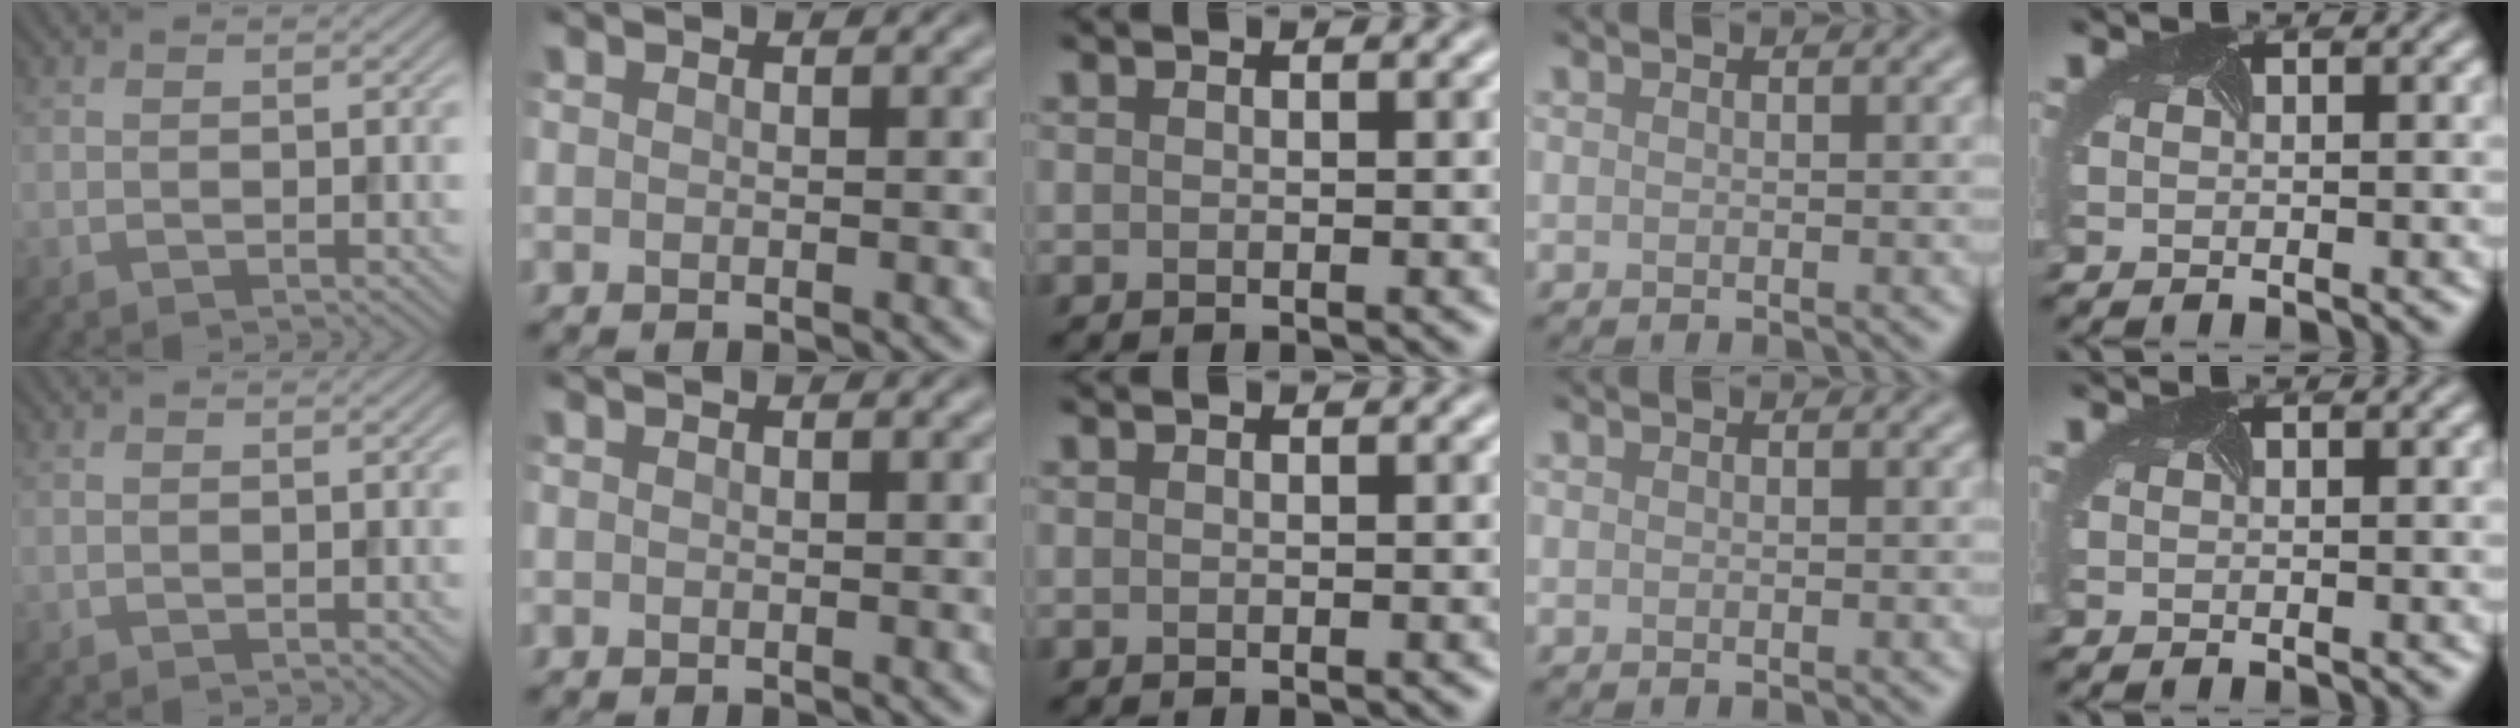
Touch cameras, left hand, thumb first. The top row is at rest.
{}